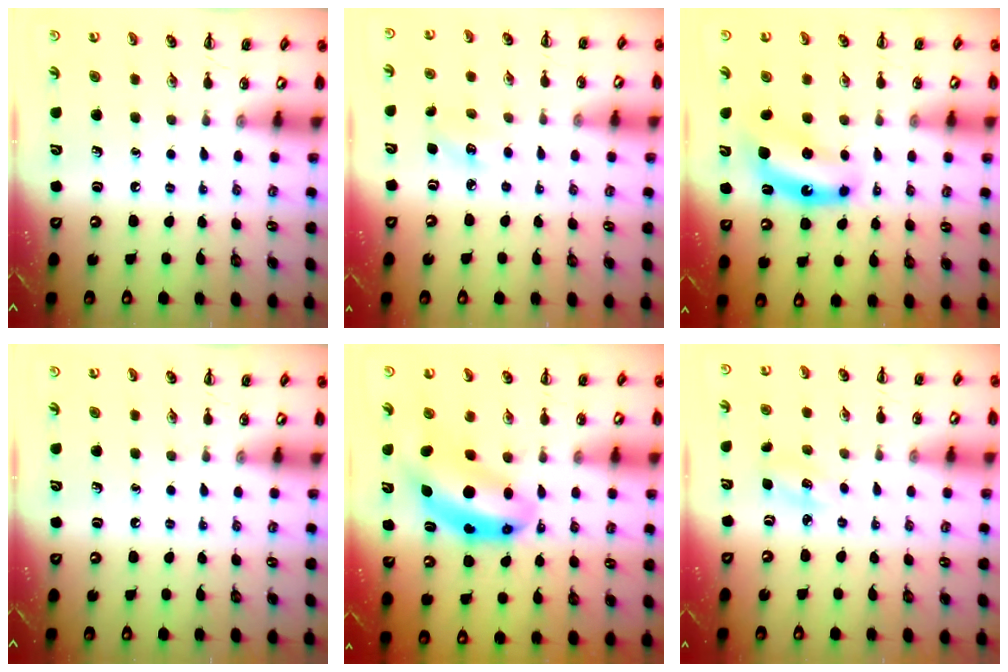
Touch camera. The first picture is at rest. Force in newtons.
{"total": 3.2, "press": 3.1, "slide": 0.8}
{"total": 7.8, "press": 7.7, "slide": 1.4}
{"total": 0.0}
{"total": 10.0, "press": 9.6, "slide": 2.6}
{"total": 3.5, "press": 3.4, "slide": 1.0}